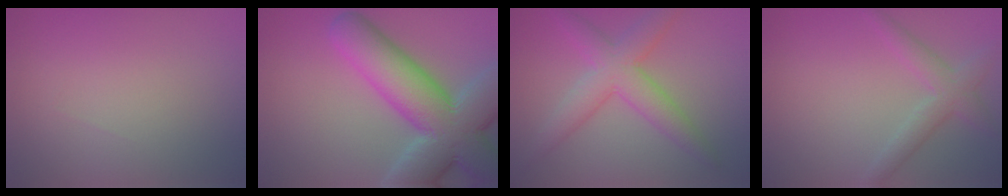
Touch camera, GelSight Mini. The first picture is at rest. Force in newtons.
{"total": 12.0, "press": 11.9, "slide": 1.0}
{"total": 5.0, "press": 5.0, "slide": 0.2}
{"total": 2.8, "press": 2.8, "slide": 0.1}